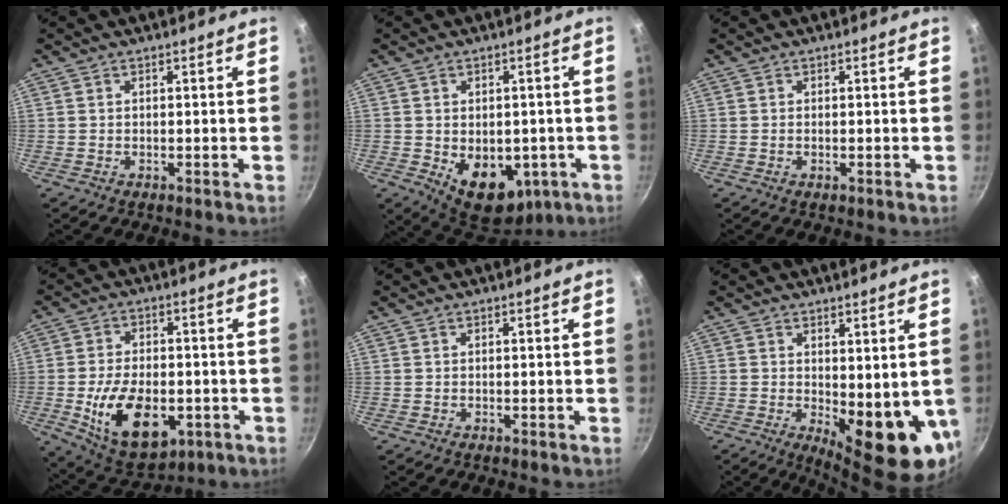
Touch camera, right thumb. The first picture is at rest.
{"total": 12.8, "force": [-3.1, 8.7, 8.9], "torque": [-0.086, -0.013, -0.023]}
{"total": 0.6, "force": [-0.1, 0.3, 0.5], "torque": [-0.009, 0.000, -0.003]}
{"total": 16.4, "force": [-4.1, 9.8, 12.5], "torque": [-0.192, 0.004, -0.051]}
{"total": 0.0}
{"total": 11.3, "force": [0.1, 4.6, 10.4], "torque": [-0.112, -0.020, 0.015]}